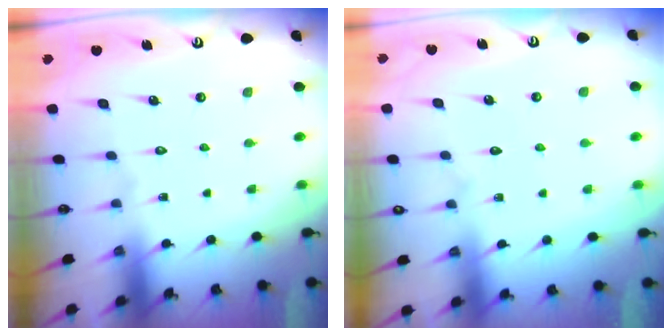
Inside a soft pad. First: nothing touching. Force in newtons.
{"total": 2.9, "press": 2.9, "slide": 0.4}